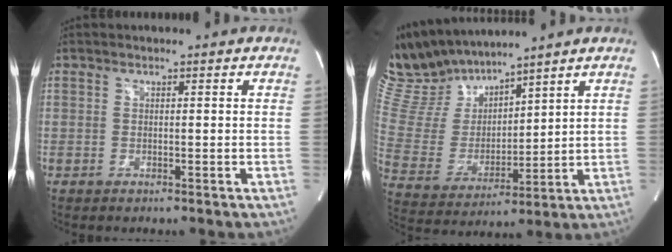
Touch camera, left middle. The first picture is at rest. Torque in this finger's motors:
{"motor_torque": [0.12, -0.70, 0.07, -0.03]}